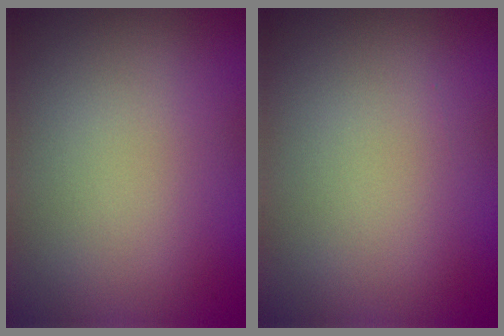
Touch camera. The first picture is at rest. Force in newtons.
{"total": 0.0}